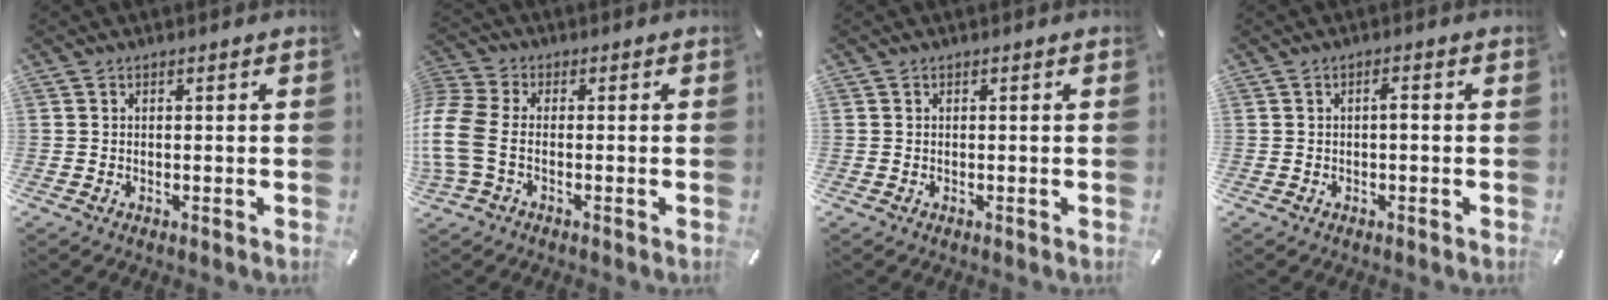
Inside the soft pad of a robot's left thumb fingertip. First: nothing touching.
{"total": 8.1, "force": [-2.1, 5.0, 6.1], "torque": [-0.151, -0.005, -0.038]}
{"total": 0.0}
{"total": 1.7, "force": [-0.1, 0.5, 1.6], "torque": [-0.033, 0.004, -0.004]}